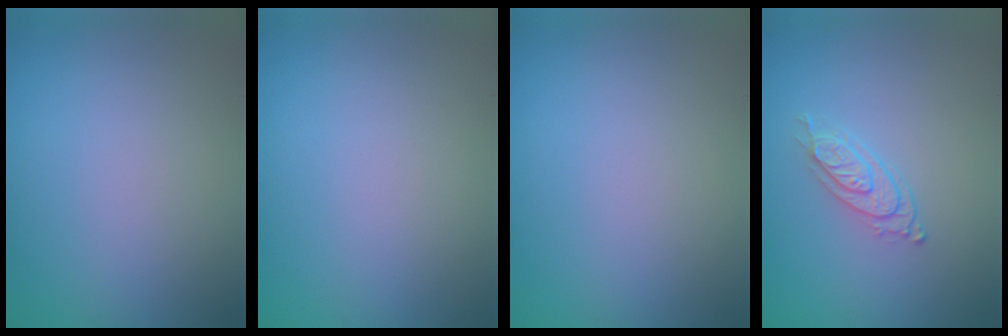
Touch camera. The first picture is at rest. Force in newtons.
{"total": 0.0}
{"total": 0.0}
{"total": 2.5, "press": 2.1, "slide": 1.4}